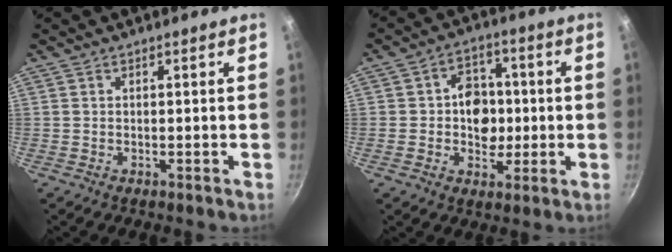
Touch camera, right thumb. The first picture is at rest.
{"total": 9.3, "force": [-0.1, 7.6, 5.4], "torque": [-0.034, 0.005, -0.007]}